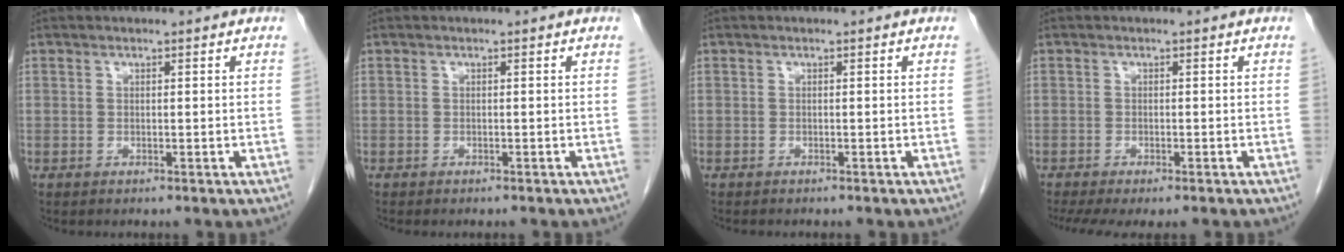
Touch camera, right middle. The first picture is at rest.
{"total": 1.7, "force": [-1.5, 0.4, 0.7], "torque": [-0.014, -0.004, -0.017]}
{"total": 1.6, "force": [-1.4, 0.3, 0.7], "torque": [-0.014, -0.004, -0.016]}
{"total": 7.7, "force": [-6.2, 1.8, 4.2], "torque": [-0.063, -0.006, -0.094]}